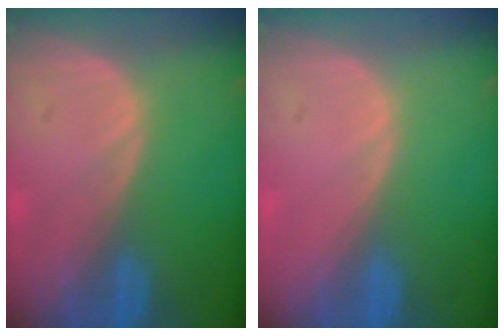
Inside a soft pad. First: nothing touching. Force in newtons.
{"total": 0.0}